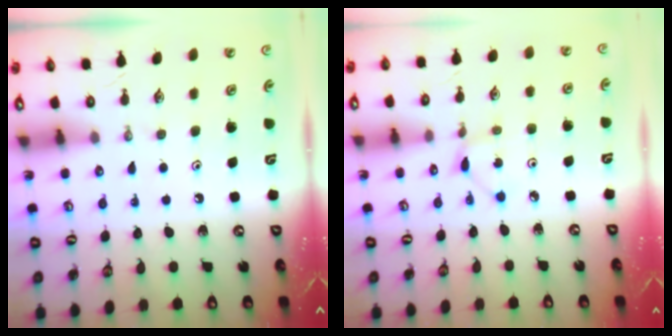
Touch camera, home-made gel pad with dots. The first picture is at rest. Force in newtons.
{"total": 2.5, "press": 2.4, "slide": 0.3}